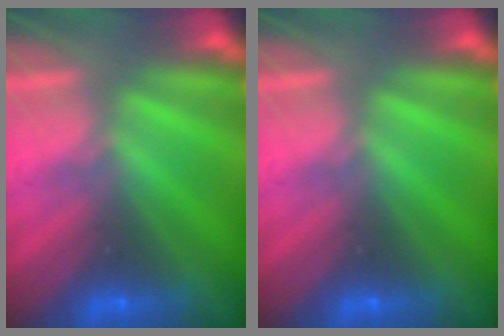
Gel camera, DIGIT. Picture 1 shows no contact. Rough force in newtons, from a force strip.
{"total": 0.0}